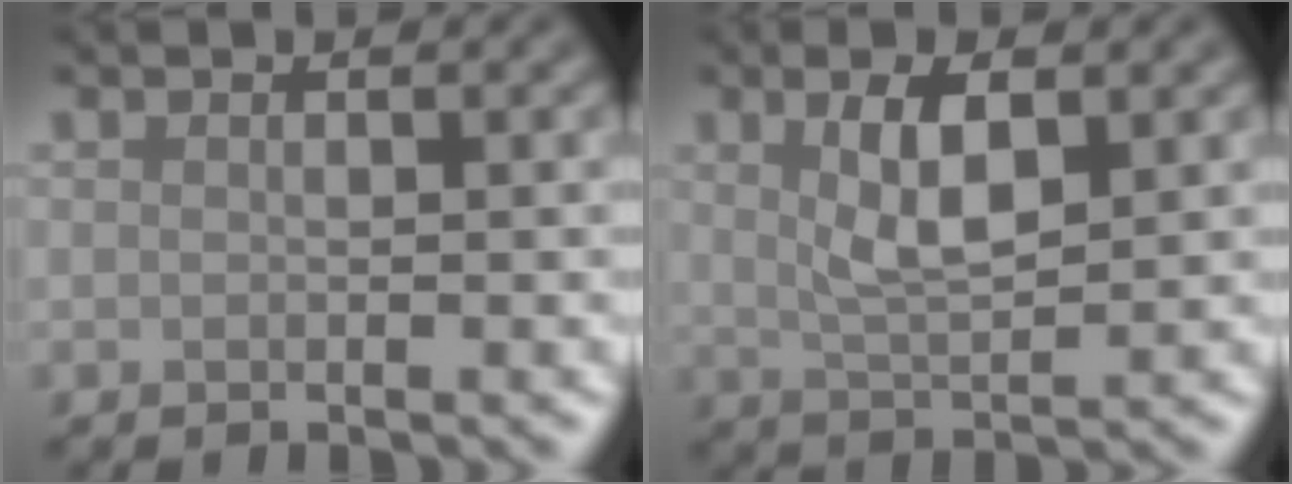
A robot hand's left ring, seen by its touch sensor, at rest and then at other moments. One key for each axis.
{"total": 4.5, "fx": 1.5, "fy": 1.5, "fz": 4.0, "tx": -0.082, "ty": 0.000, "tz": 0.029}